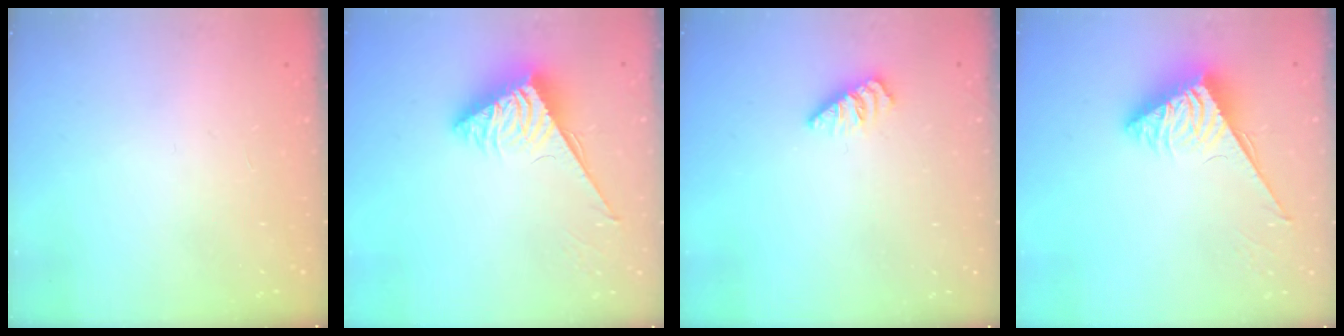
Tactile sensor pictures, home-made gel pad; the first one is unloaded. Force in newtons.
{"total": 3.8, "press": 3.7, "slide": 0.4}
{"total": 0.0}
{"total": 3.8, "press": 3.7, "slide": 0.4}